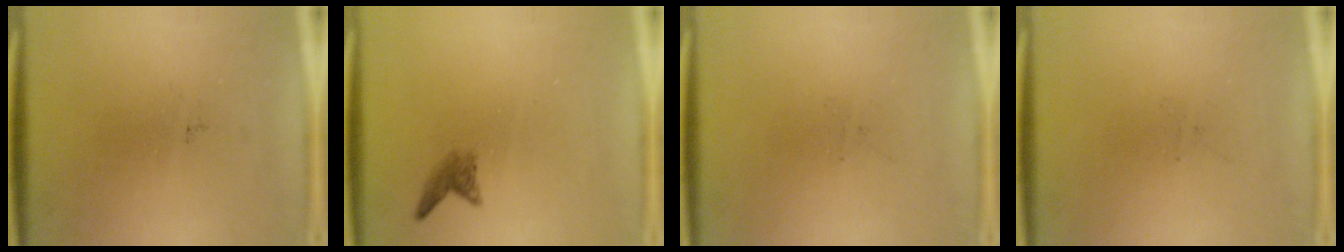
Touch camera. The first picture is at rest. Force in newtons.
{"total": 1.5}
{"total": 0.0}
{"total": 0.0}